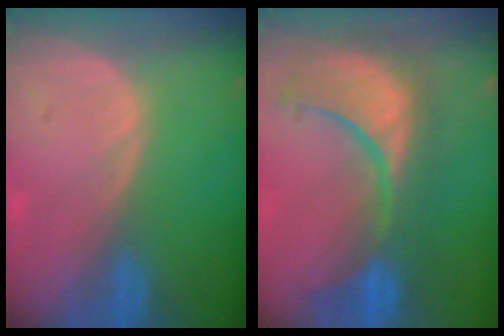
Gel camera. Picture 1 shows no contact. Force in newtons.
{"total": 11.9, "press": 10.8, "slide": 4.8}